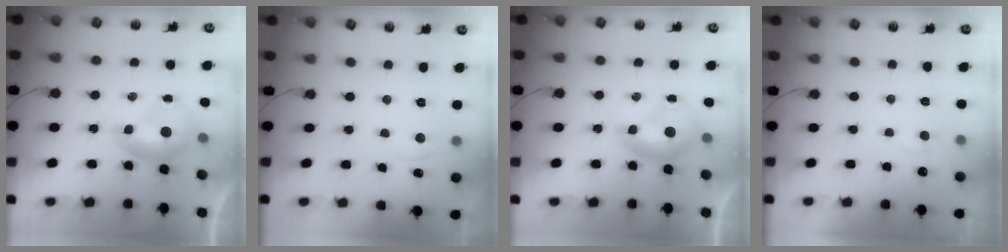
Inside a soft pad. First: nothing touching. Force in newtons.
{"total": 1.0, "press": 0.8, "slide": 0.5}
{"total": 0.0}
{"total": 2.5, "press": 2.4, "slide": 0.5}